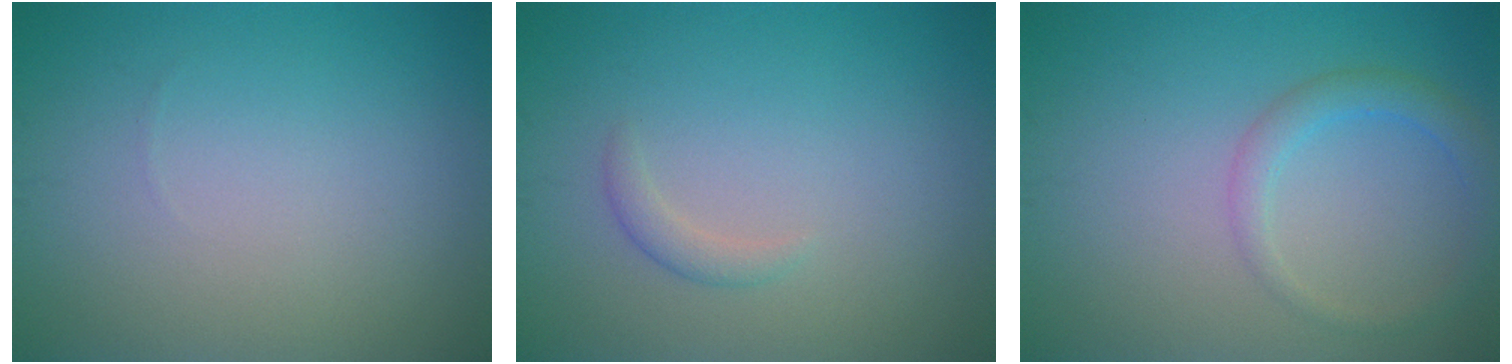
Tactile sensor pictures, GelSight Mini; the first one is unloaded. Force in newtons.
{"total": 1.1, "press": 1.1, "slide": 0.1}
{"total": 2.3, "press": 2.3, "slide": 0.1}